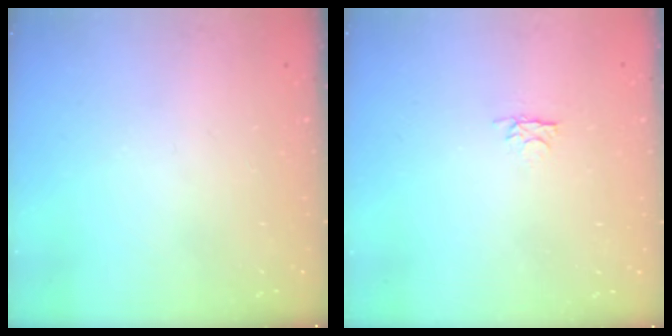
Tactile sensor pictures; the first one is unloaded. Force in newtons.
{"total": 2.8, "press": 2.7, "slide": 0.4}